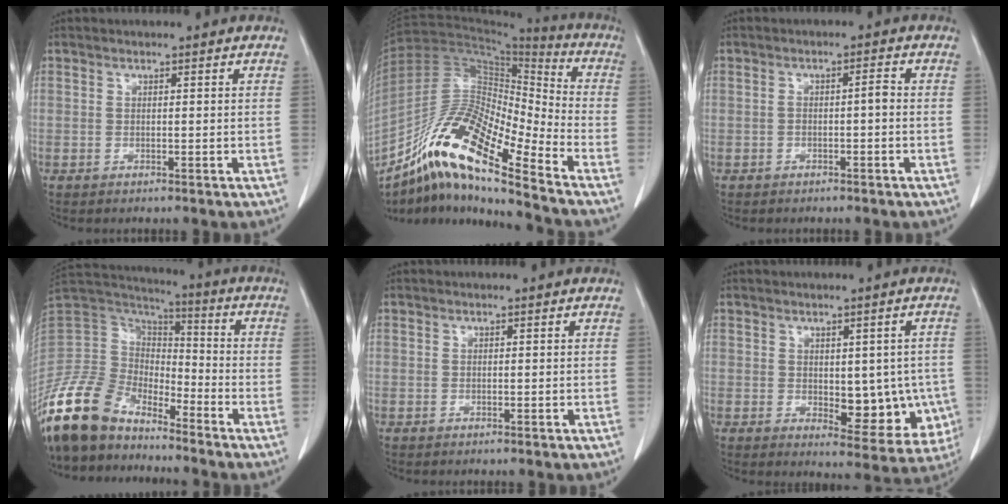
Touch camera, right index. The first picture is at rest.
{"total": 18.1, "force": [-12.4, 2.2, 13.0], "torque": [-0.249, 0.006, -0.224]}
{"total": 1.7, "force": [-0.5, 0.3, 1.6], "torque": [-0.025, 0.005, -0.009]}
{"total": 15.1, "force": [-12.9, 5.7, 5.3], "torque": [-0.116, 0.030, -0.253]}
{"total": 0.0}
{"total": 9.5, "force": [-1.1, 4.9, 8.1], "torque": [-0.078, 0.000, 0.000]}